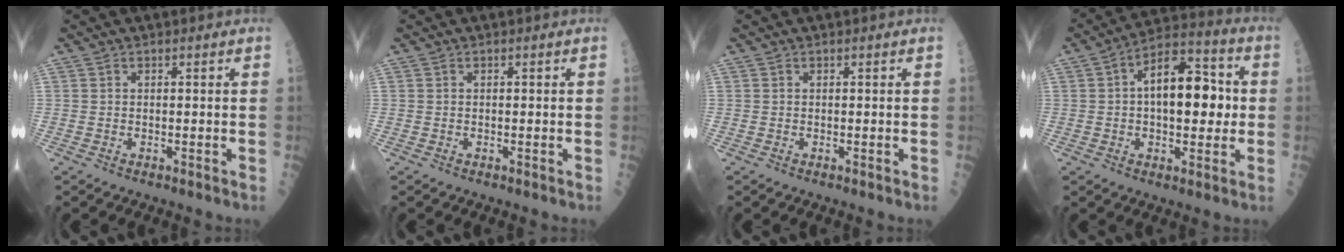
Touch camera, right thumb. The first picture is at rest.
{"total": 0.0}
{"total": 0.0}
{"total": 15.9, "force": [1.2, 8.3, 13.5], "torque": [-0.177, 0.026, 0.012]}